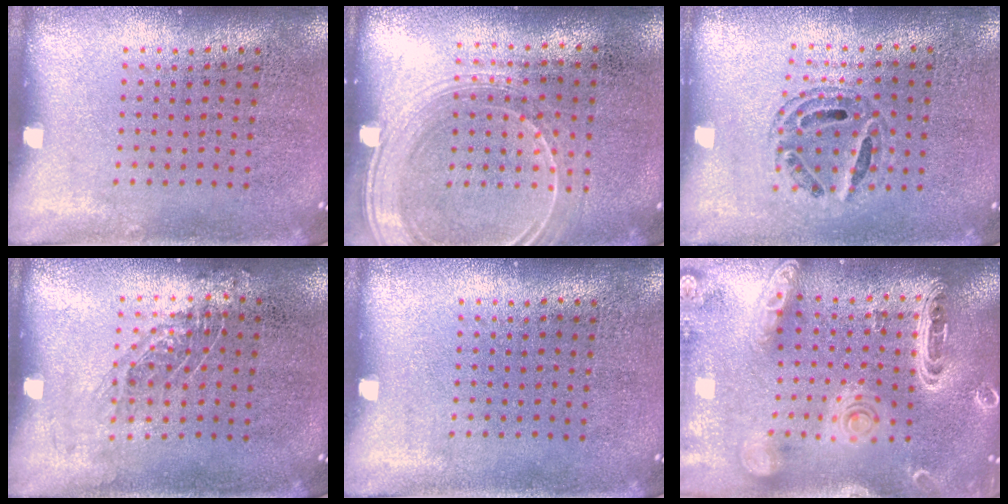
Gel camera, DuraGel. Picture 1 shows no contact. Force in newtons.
{"total": 1.8, "press": 1.6, "slide": 0.7}
{"total": 0.8, "press": 0.8, "slide": 0.1}
{"total": 0.8, "press": 0.8, "slide": 0.2}
{"total": 0.0}
{"total": 2.5, "press": 2.3, "slide": 1.2}